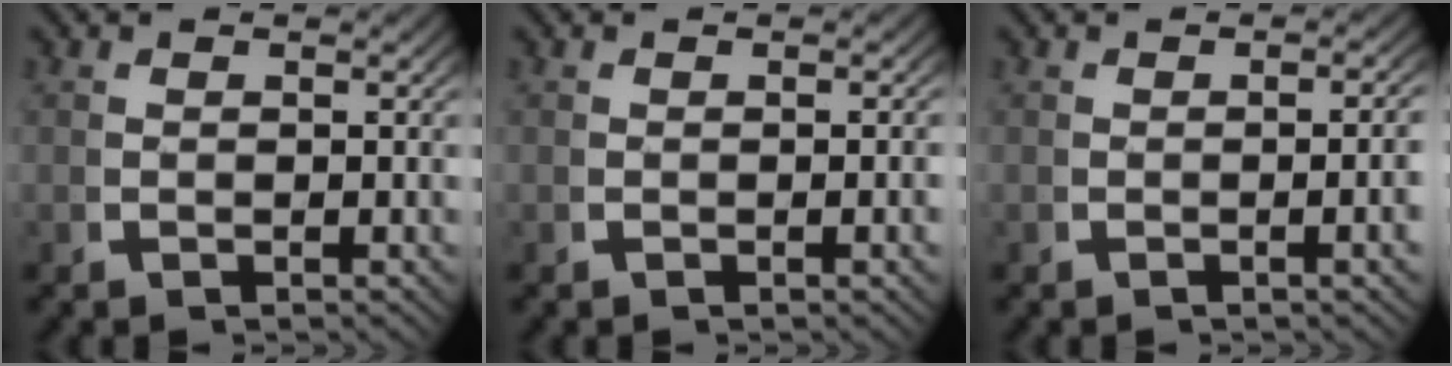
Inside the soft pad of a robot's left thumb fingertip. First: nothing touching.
{"total": 1.0, "force": [-0.2, 0.1, 1.0], "torque": [-0.014, 0.000, -0.004]}
{"total": 2.8, "force": [-0.5, 0.7, 2.7], "torque": [-0.031, 0.004, -0.012]}